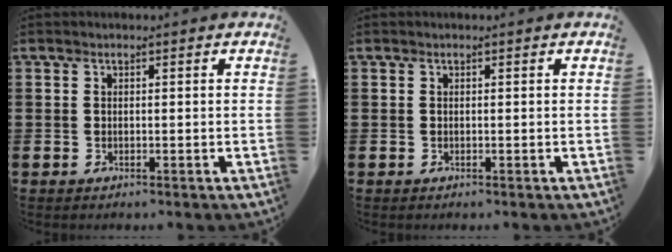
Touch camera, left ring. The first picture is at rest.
{"total": 0.0}